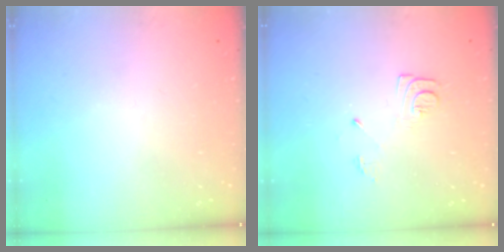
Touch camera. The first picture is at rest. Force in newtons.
{"total": 8.4, "press": 8.3, "slide": 0.8}